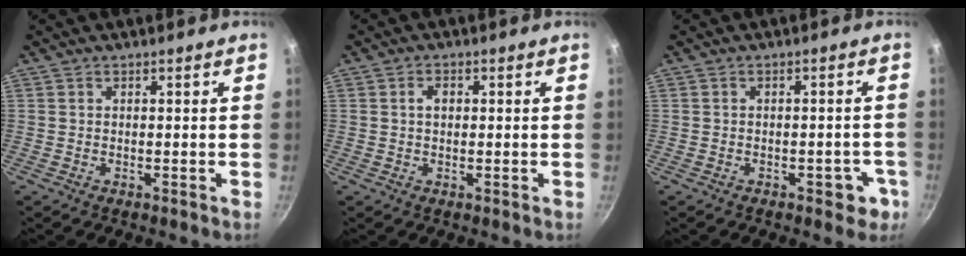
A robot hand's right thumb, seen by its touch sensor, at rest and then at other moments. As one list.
[{"total": 2.3, "force": [0.4, 1.5, 1.6], "torque": [-0.017, 0.006, 0.006]}, {"total": 4.5, "force": [-2.0, 2.6, 3.0], "torque": [-0.009, 0.022, -0.016]}]